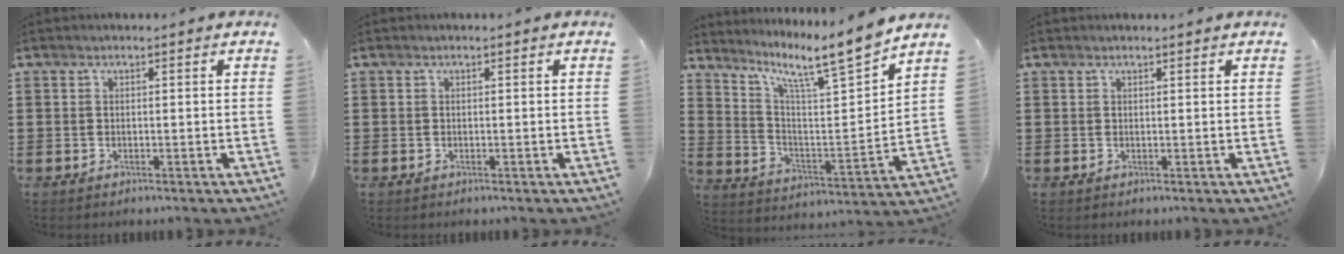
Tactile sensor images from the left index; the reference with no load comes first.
{"total": 0.0}
{"total": 10.1, "force": [8.4, 0.7, 5.6], "torque": [-0.121, -0.065, 0.128]}
{"total": 0.6, "force": [0.5, 0.0, 0.2], "torque": [-0.006, -0.002, 0.011]}